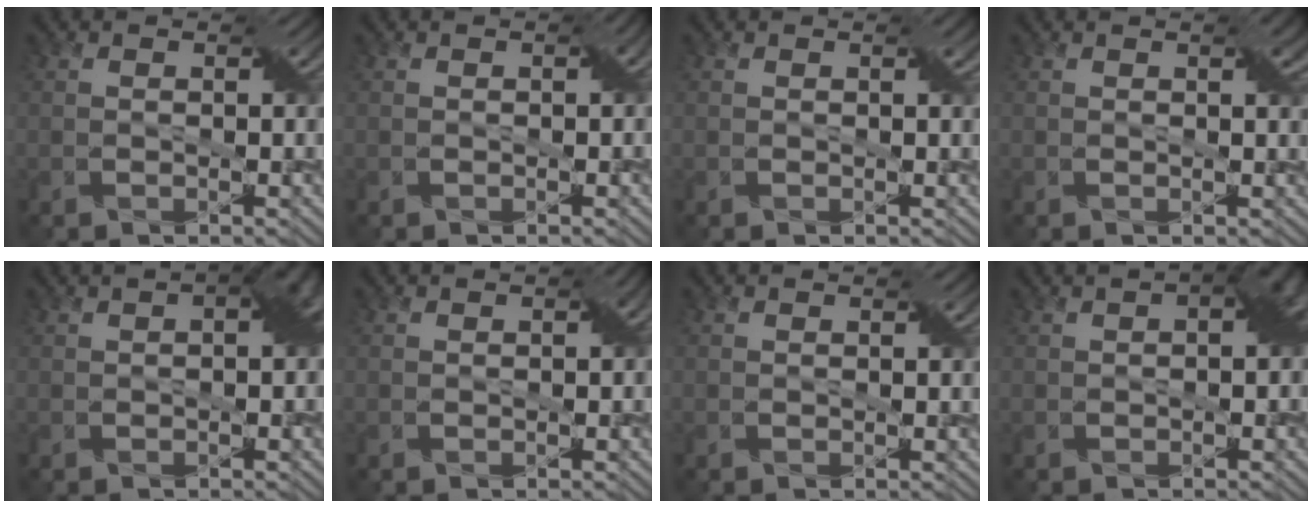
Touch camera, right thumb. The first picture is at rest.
{"total": 1.0, "force": [0.1, 0.4, 0.9], "torque": [-0.011, 0.005, 0.002]}
{"total": 0.6, "force": [0.3, 0.0, 0.5], "torque": [-0.007, 0.002, 0.004]}
{"total": 1.8, "force": [0.9, 0.3, 1.5], "torque": [-0.021, 0.003, 0.015]}
{"total": 3.9, "force": [0.3, 1.8, 3.4], "torque": [-0.038, 0.011, 0.003]}
{"total": 1.5, "force": [0.0, 0.8, 1.3], "torque": [-0.016, 0.001, 0.000]}
{"total": 0.0}
{"total": 4.4, "force": [0.4, 2.1, 3.8], "torque": [-0.044, 0.010, 0.004]}